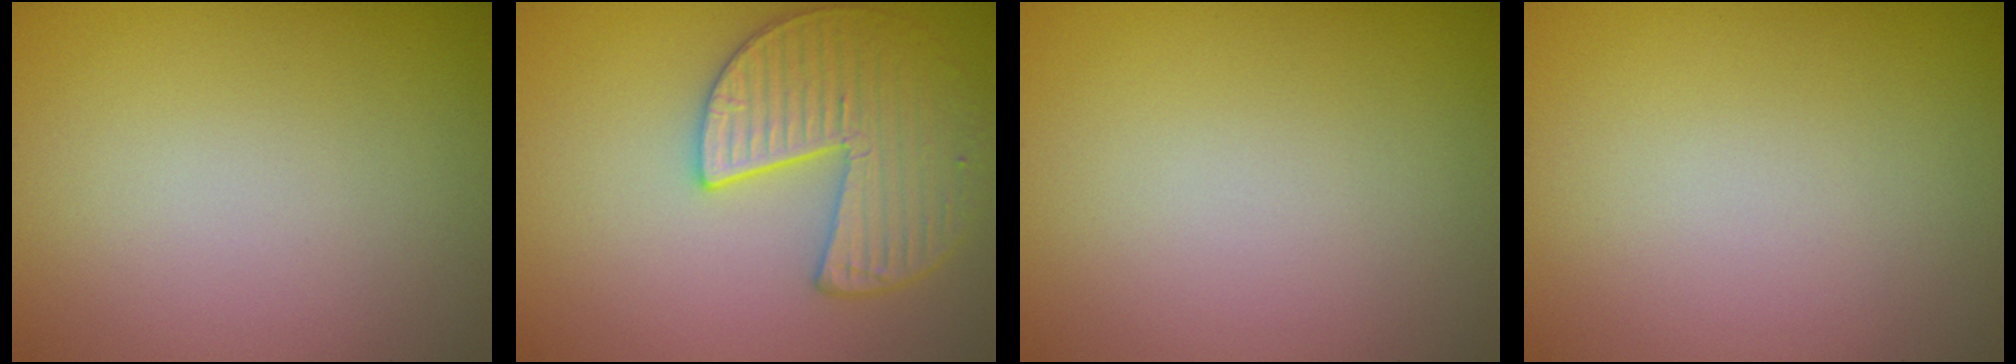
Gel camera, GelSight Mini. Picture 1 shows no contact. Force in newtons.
{"total": 4.2, "press": 4.1, "slide": 1.0}
{"total": 0.0}
{"total": 0.0}